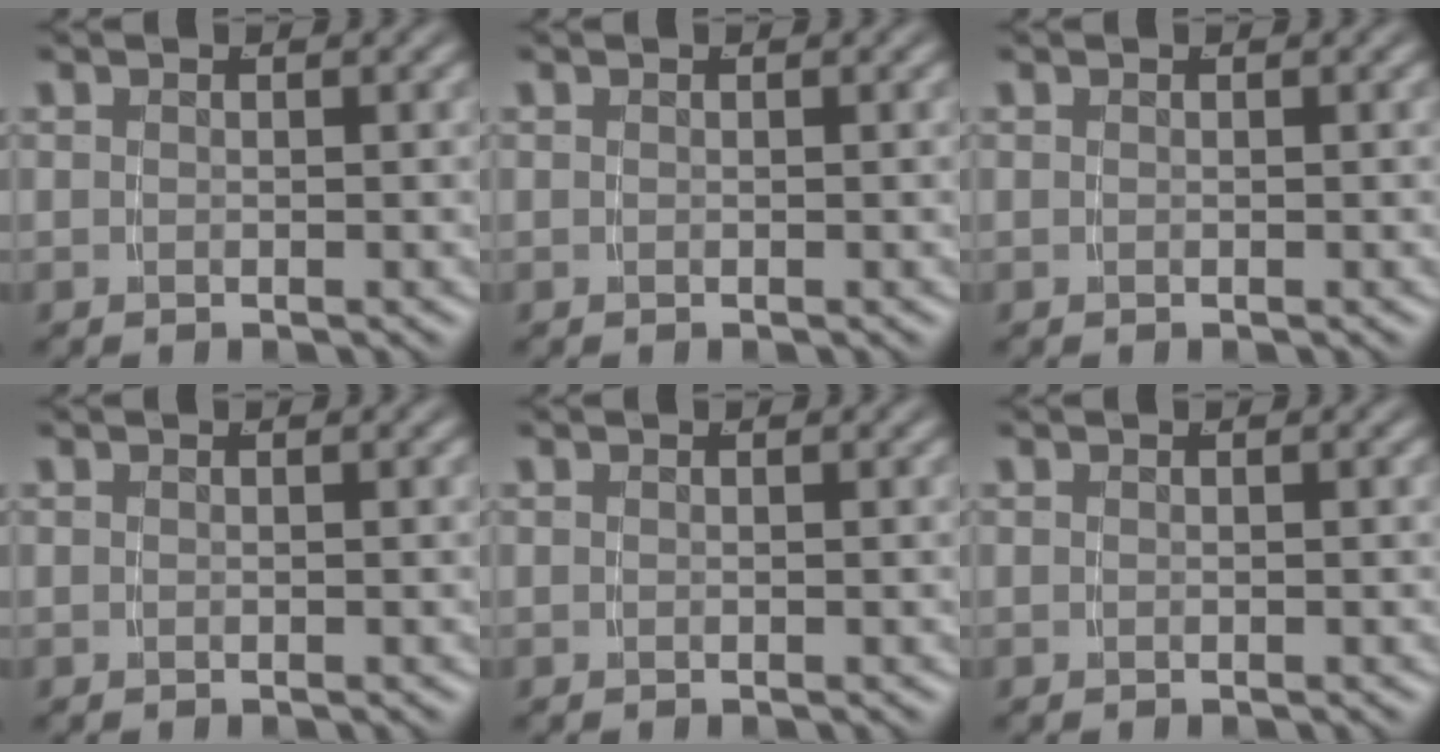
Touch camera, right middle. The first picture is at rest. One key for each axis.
{"total": 0.0}
{"total": 0.0}
{"total": 0.0}
{"total": 0.0}
{"total": 0.0}